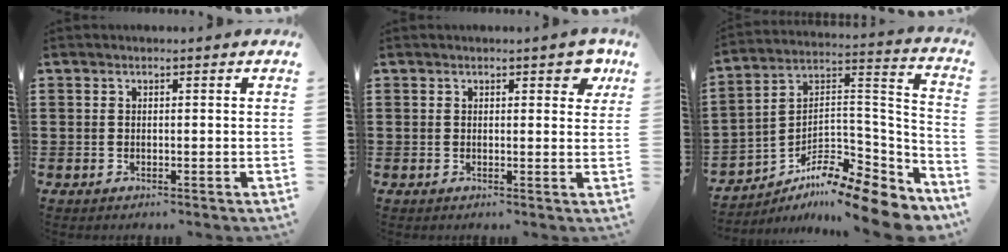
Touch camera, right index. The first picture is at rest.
{"total": 2.7, "force": [1.6, 1.2, 1.8], "torque": [-0.016, -0.001, 0.023]}
{"total": 10.4, "force": [-8.5, 2.2, 5.6], "torque": [-0.090, 0.006, -0.166]}